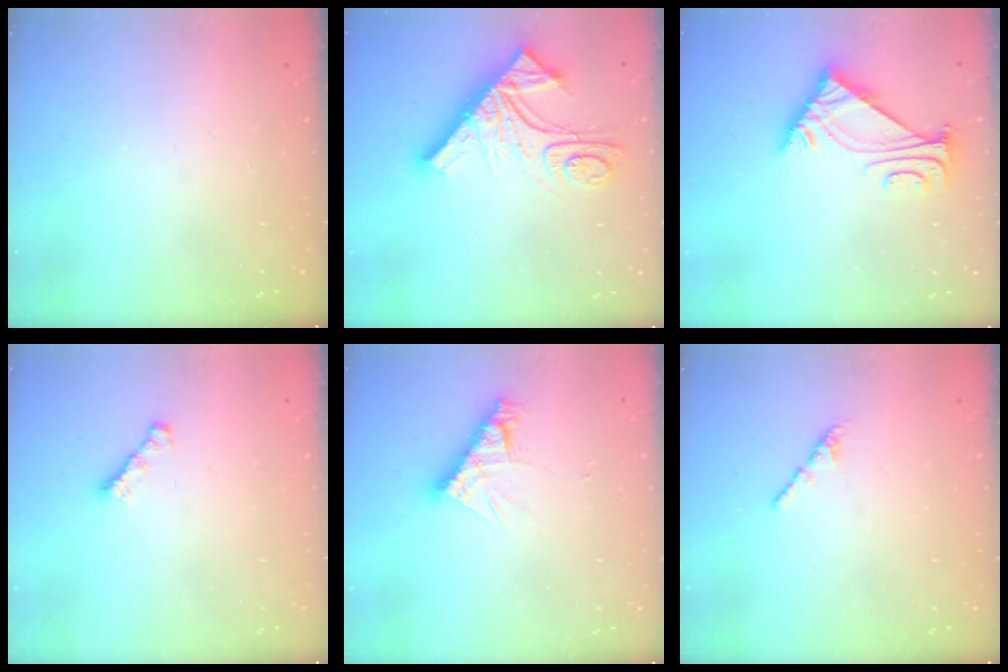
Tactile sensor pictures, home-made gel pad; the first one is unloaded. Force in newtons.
{"total": 16.3, "press": 16.3, "slide": 1.5}
{"total": 6.2, "press": 6.1, "slide": 1.1}
{"total": 1.6, "press": 1.4, "slide": 0.6}
{"total": 9.0, "press": 8.9, "slide": 0.8}
{"total": 2.4, "press": 2.3, "slide": 0.8}